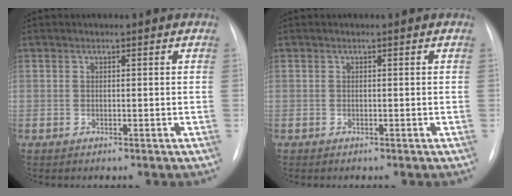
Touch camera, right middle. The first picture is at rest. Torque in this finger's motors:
{"motor_torque": [-0.28, -0.16, -0.05, -0.01]}